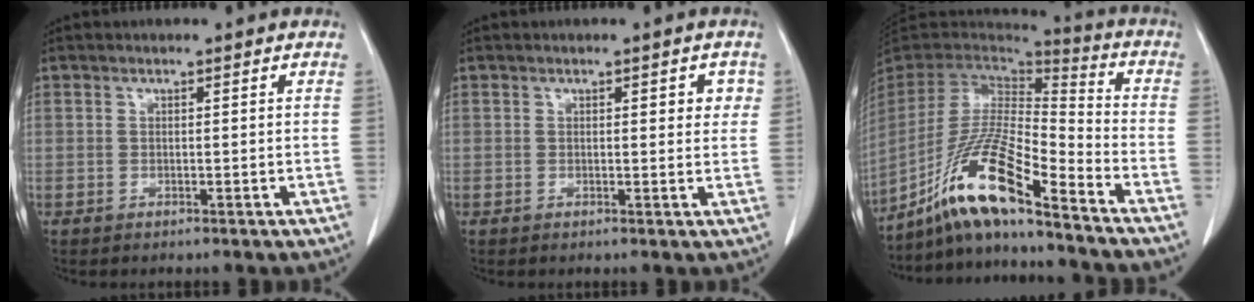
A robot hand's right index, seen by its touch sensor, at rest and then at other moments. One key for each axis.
{"total": 2.8, "fx": 0.9, "fy": 1.2, "fz": 2.3, "tx": -0.021, "ty": 0.002, "tz": 0.009}
{"total": 16.0, "fx": -11.5, "fy": 0.7, "fz": 11.2, "tx": -0.216, "ty": -0.006, "tz": -0.214}